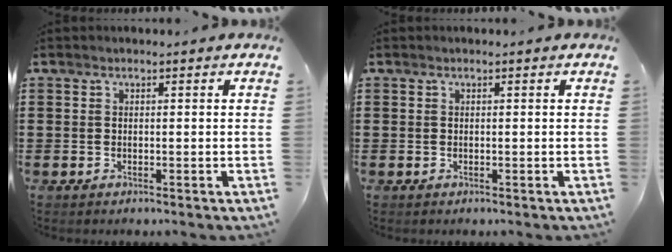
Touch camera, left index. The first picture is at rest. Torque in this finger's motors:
{"motor_torque": [0.00, 0.03, 0.01, 0.00]}